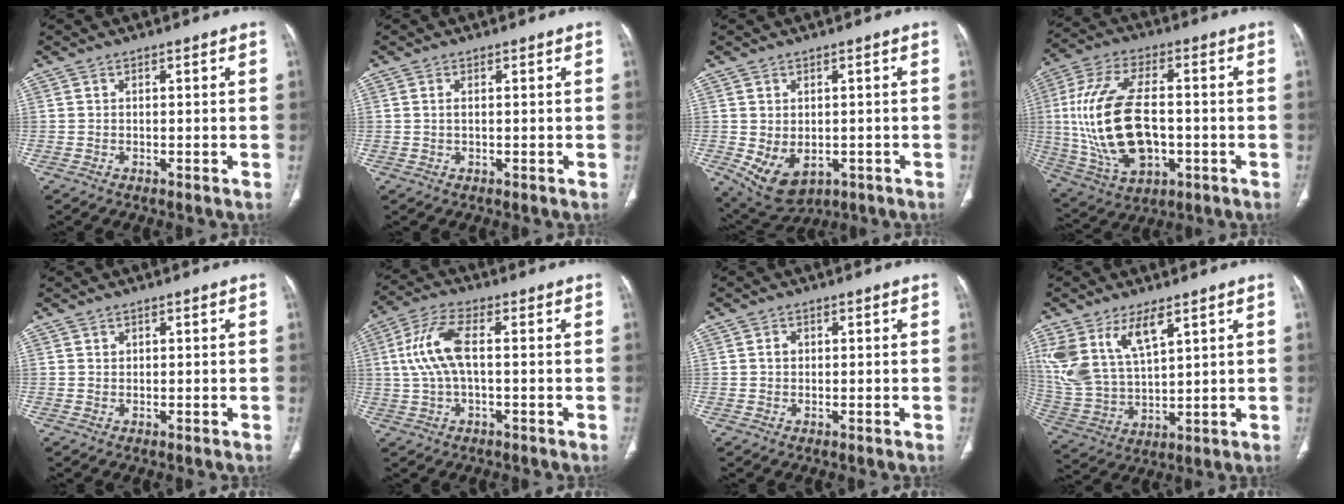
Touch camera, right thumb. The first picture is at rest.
{"total": 0.8, "force": [0.1, 0.3, 0.8], "torque": [-0.018, -0.001, 0.003]}
{"total": 6.5, "force": [-1.4, 4.3, 4.6], "torque": [-0.072, -0.004, -0.002]}
{"total": 20.7, "force": [-1.1, 11.3, 17.3], "torque": [-0.353, 0.006, -0.006]}
{"total": 0.6, "force": [0.3, 0.5, 0.2], "torque": [0.001, -0.001, 0.007]}
{"total": 9.2, "force": [0.7, 3.7, 8.4], "torque": [-0.200, 0.023, 0.013]}
{"total": 1.4, "force": [0.2, 1.1, 0.7], "torque": [-0.010, 0.004, 0.004]}
{"total": 13.6, "force": [7.2, 6.3, 9.6], "torque": [-0.196, -0.022, 0.159]}